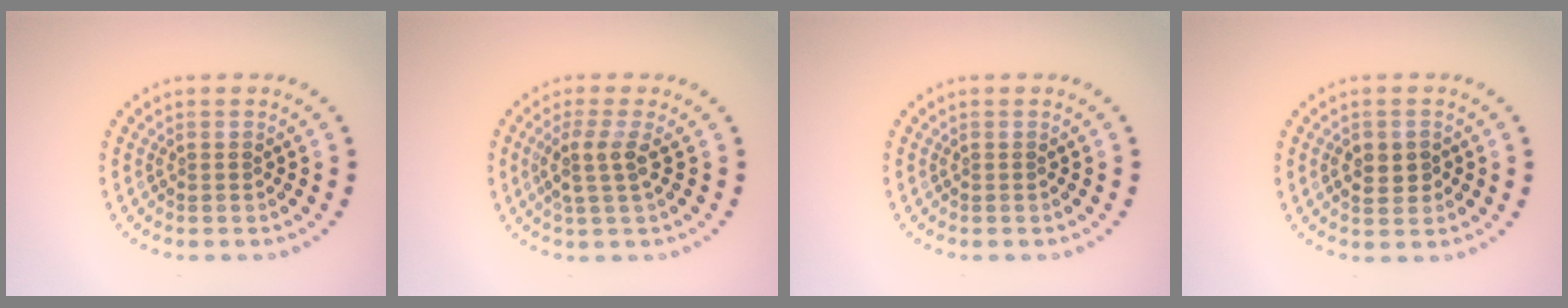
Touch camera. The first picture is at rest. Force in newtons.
{"total": 2.6, "press": 2.0, "slide": 1.6}
{"total": 0.0}
{"total": 2.3, "press": 2.3, "slide": 0.3}